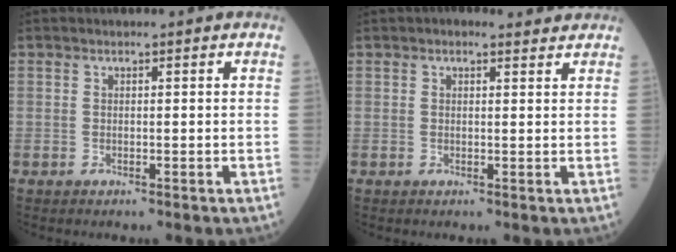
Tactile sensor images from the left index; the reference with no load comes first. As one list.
[{"total": 2.5, "force": [2.0, 1.0, 0.9], "torque": [-0.009, 0.016, 0.023]}]